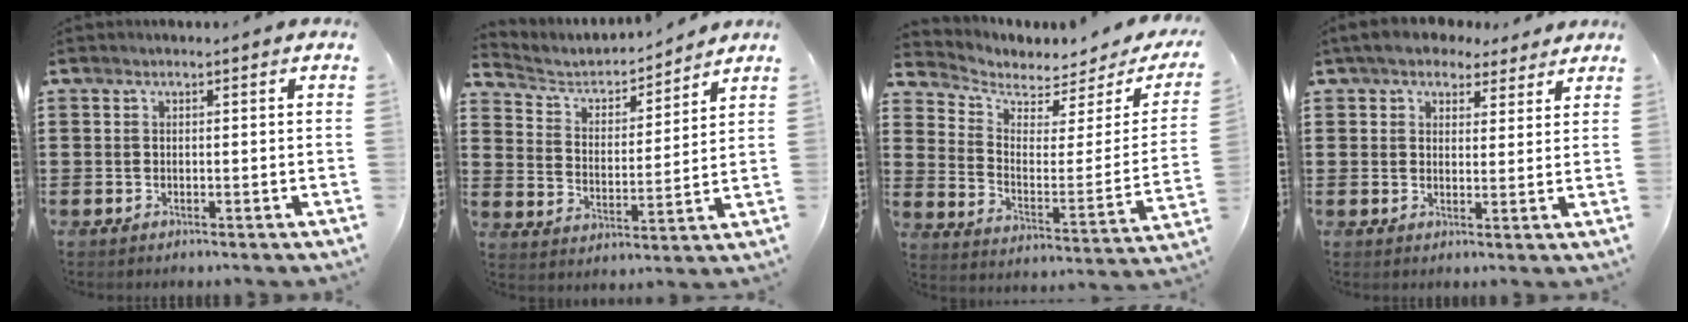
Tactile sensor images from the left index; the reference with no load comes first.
{"total": 4.2, "force": [3.8, 1.5, 1.0], "torque": [-0.044, -0.028, 0.059]}
{"total": 3.6, "force": [3.2, 1.5, 0.7], "torque": [-0.041, -0.027, 0.051]}
{"total": 5.2, "force": [4.4, 2.3, 1.6], "torque": [-0.049, 0.001, 0.084]}